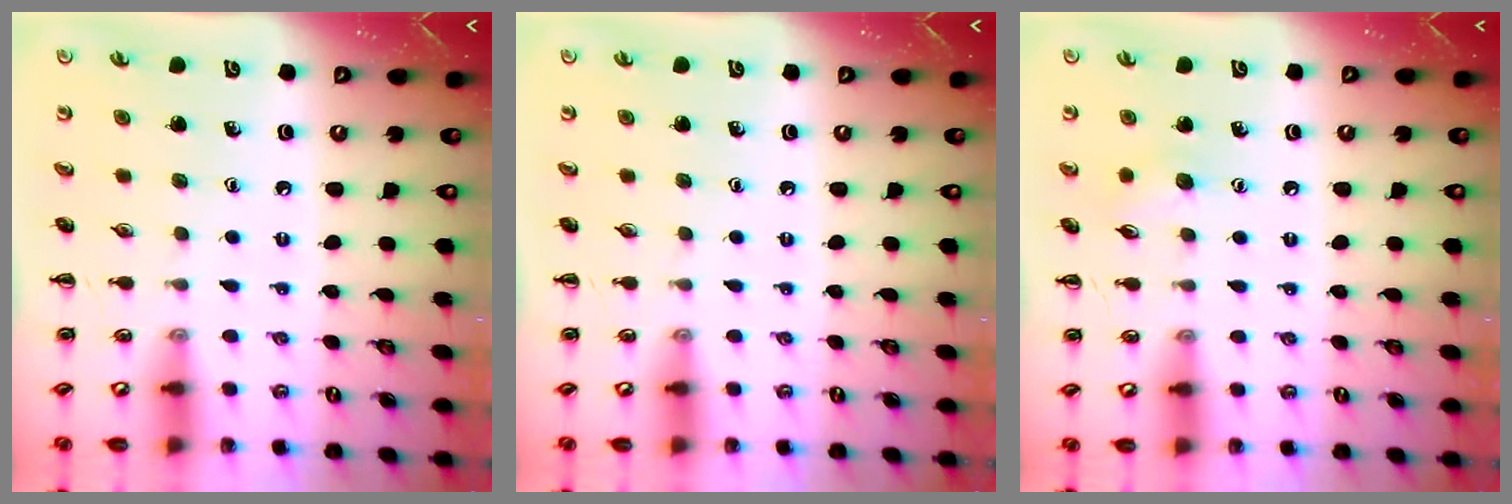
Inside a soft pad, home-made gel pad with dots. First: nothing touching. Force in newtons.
{"total": 0.0}
{"total": 5.8, "press": 5.6, "slide": 1.4}